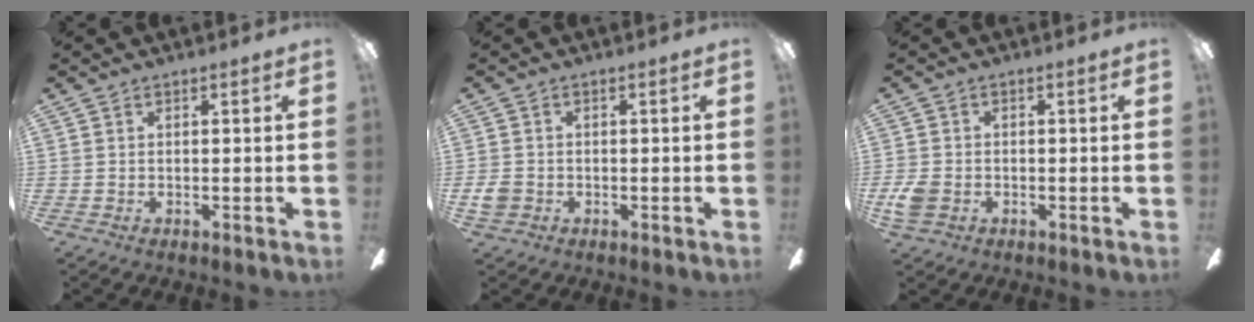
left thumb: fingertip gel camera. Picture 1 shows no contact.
{"total": 2.8, "force": [-0.7, 2.4, 1.4], "torque": [-0.029, 0.005, -0.015]}
{"total": 4.5, "force": [-1.3, 3.2, 2.8], "torque": [-0.063, 0.006, -0.026]}